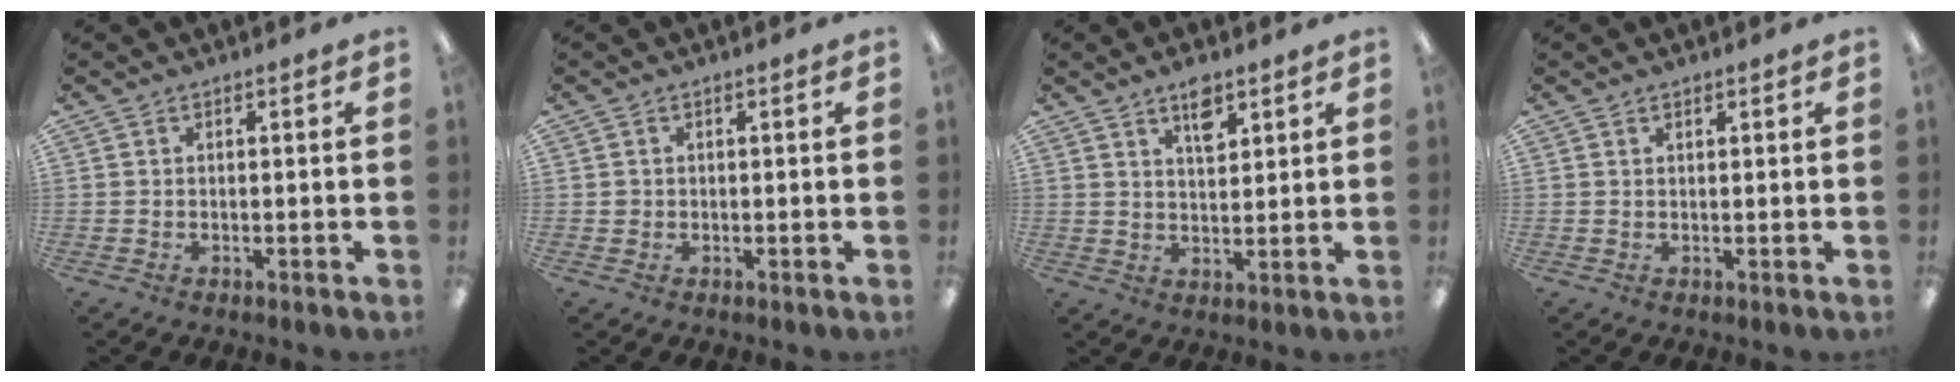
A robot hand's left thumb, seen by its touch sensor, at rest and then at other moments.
{"total": 0.9, "force": [0.2, 0.9, 0.1], "torque": [-0.002, 0.006, 0.002]}
{"total": 6.3, "force": [4.2, 2.8, 3.9], "torque": [-0.052, -0.018, 0.069]}
{"total": 0.9, "force": [0.8, 0.3, 0.4], "torque": [-0.008, 0.000, 0.014]}